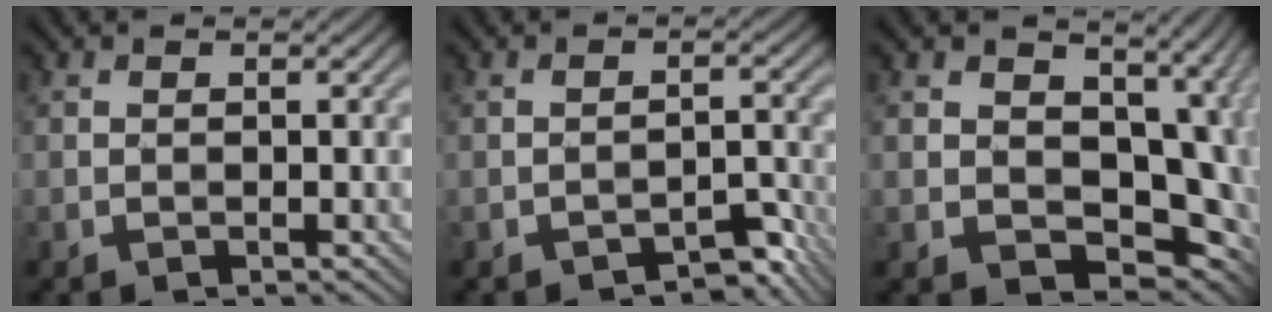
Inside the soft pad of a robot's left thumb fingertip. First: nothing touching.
{"total": 3.7, "force": [-3.0, 1.3, 1.7], "torque": [-0.020, 0.011, -0.037]}
{"total": 12.8, "force": [-0.7, 8.9, 9.2], "torque": [-0.130, -0.032, 0.003]}